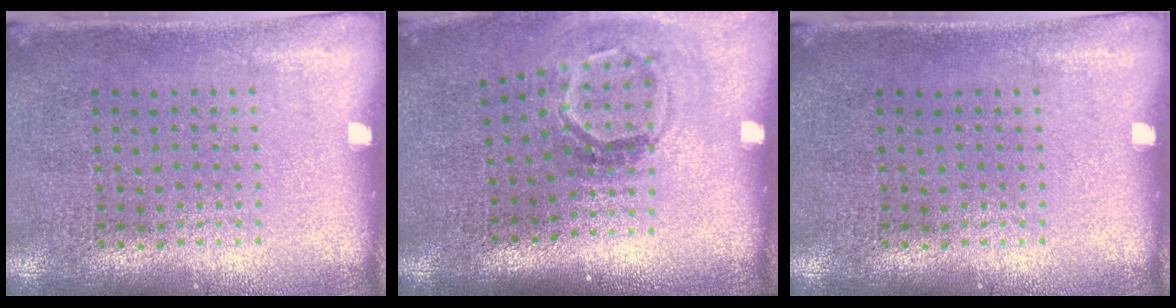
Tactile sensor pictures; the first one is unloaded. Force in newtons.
{"total": 1.8, "press": 1.2, "slide": 1.4}
{"total": 0.0}